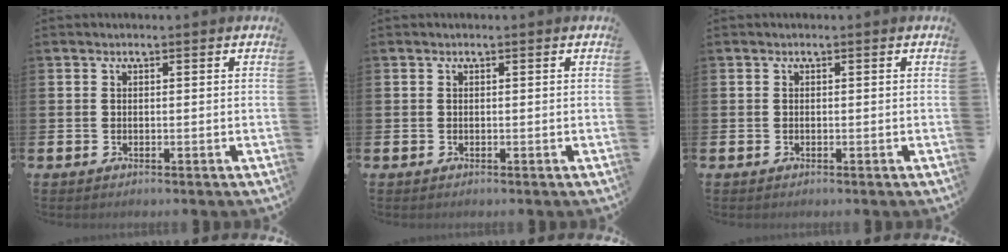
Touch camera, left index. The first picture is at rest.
{"total": 0.0}
{"total": 0.0}